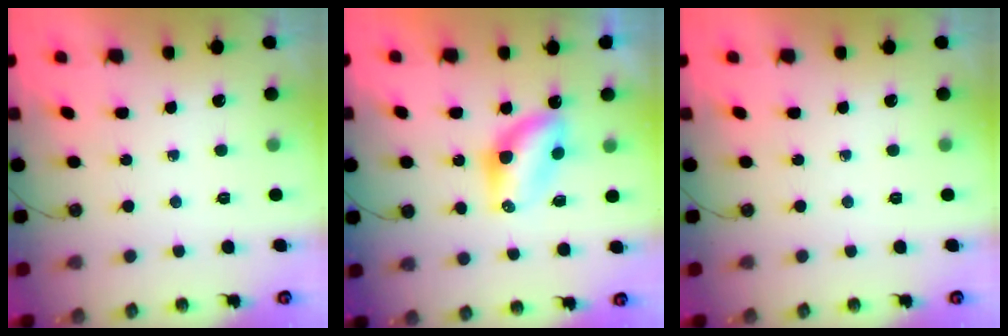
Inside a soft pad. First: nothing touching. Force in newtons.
{"total": 6.9, "press": 6.9, "slide": 0.4}
{"total": 0.0}